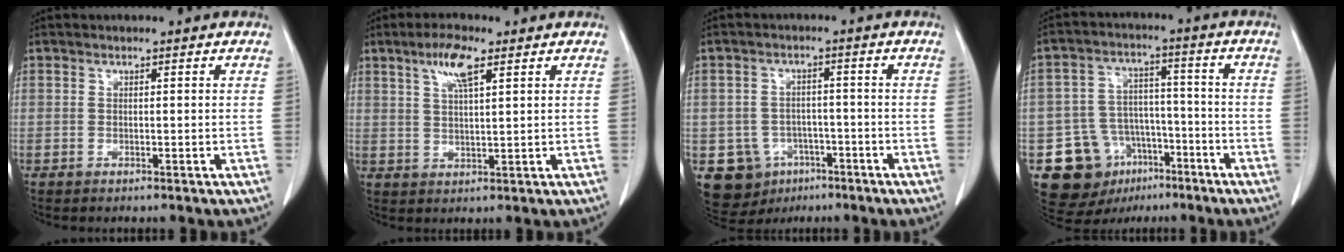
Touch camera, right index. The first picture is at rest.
{"total": 6.2, "force": [3.3, 1.5, 5.0], "torque": [-0.101, 0.006, 0.062]}
{"total": 9.6, "force": [-4.2, 8.2, 2.4], "torque": [-0.056, 0.017, -0.049]}
{"total": 13.5, "force": [-6.8, 10.5, 5.1], "torque": [-0.086, 0.046, -0.094]}